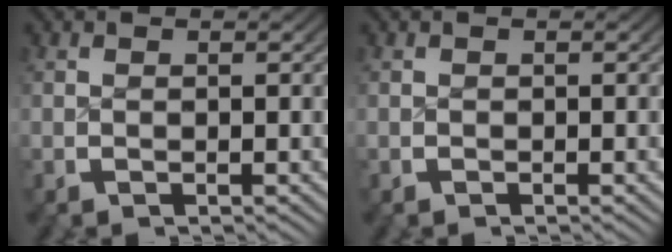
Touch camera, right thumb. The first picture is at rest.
{"total": 0.0}